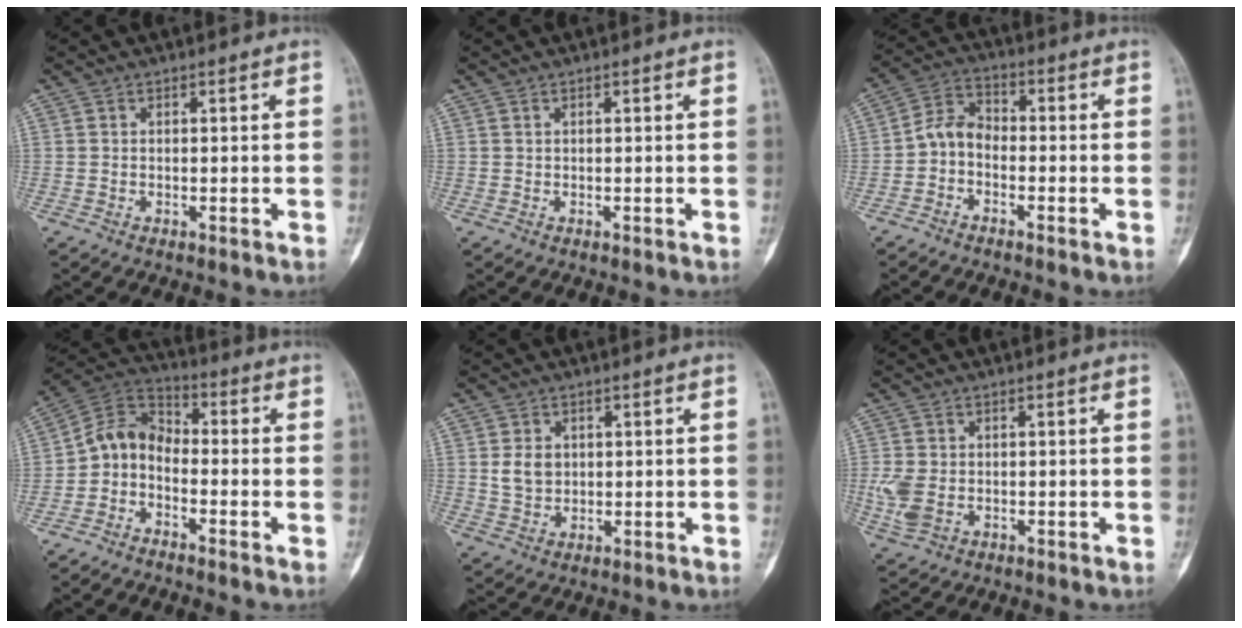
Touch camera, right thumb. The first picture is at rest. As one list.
[{"total": 0.0}, {"total": 5.5, "force": [-1.8, 3.7, 3.6], "torque": [-0.057, 0.029, -0.051]}, {"total": 7.6, "force": [-2.9, 5.2, 4.8], "torque": [-0.079, 0.057, -0.074]}, {"total": 4.5, "force": [0.7, 3.7, 2.4], "torque": [-0.025, -0.003, 0.019]}, {"total": 5.3, "force": [-0.8, 3.7, 3.6], "torque": [-0.088, 0.003, -0.014]}]